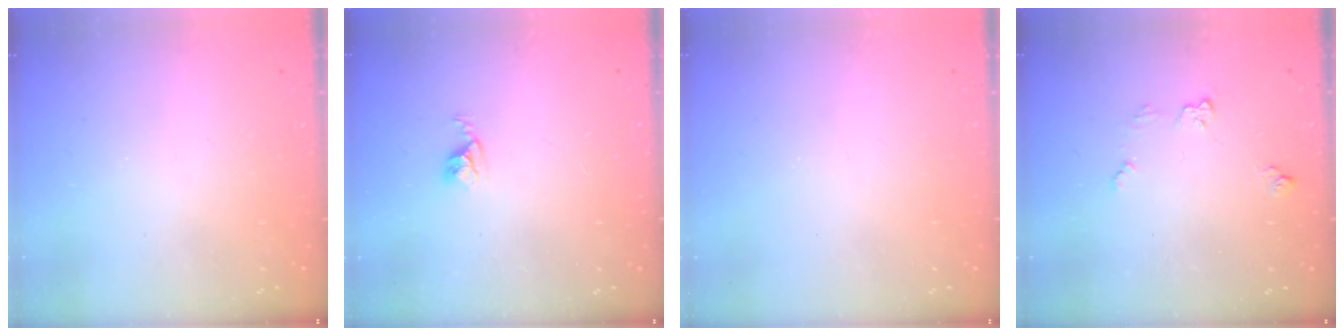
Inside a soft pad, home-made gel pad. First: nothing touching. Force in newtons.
{"total": 2.5, "press": 2.5, "slide": 0.4}
{"total": 0.0}
{"total": 5.9, "press": 5.8, "slide": 0.6}